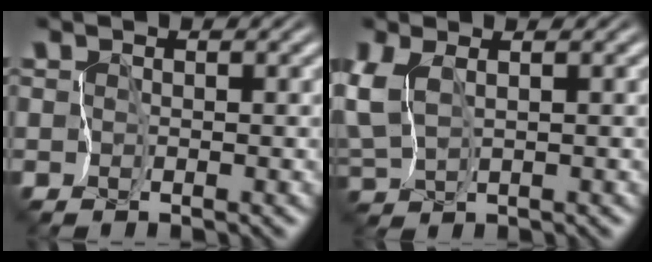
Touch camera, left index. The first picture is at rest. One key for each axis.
{"total": 3.1, "fx": 1.0, "fy": 1.7, "fz": 2.3, "tx": -0.071, "ty": -0.004, "tz": 0.028}